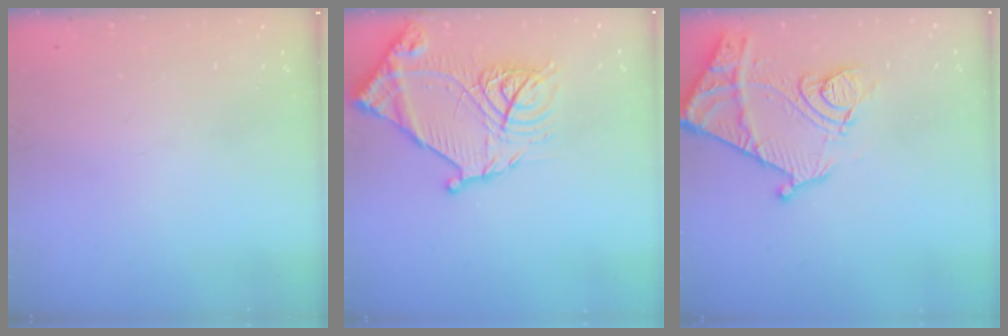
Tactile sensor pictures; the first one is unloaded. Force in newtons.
{"total": 18.7, "press": 18.6, "slide": 1.8}
{"total": 14.3, "press": 14.3, "slide": 1.4}